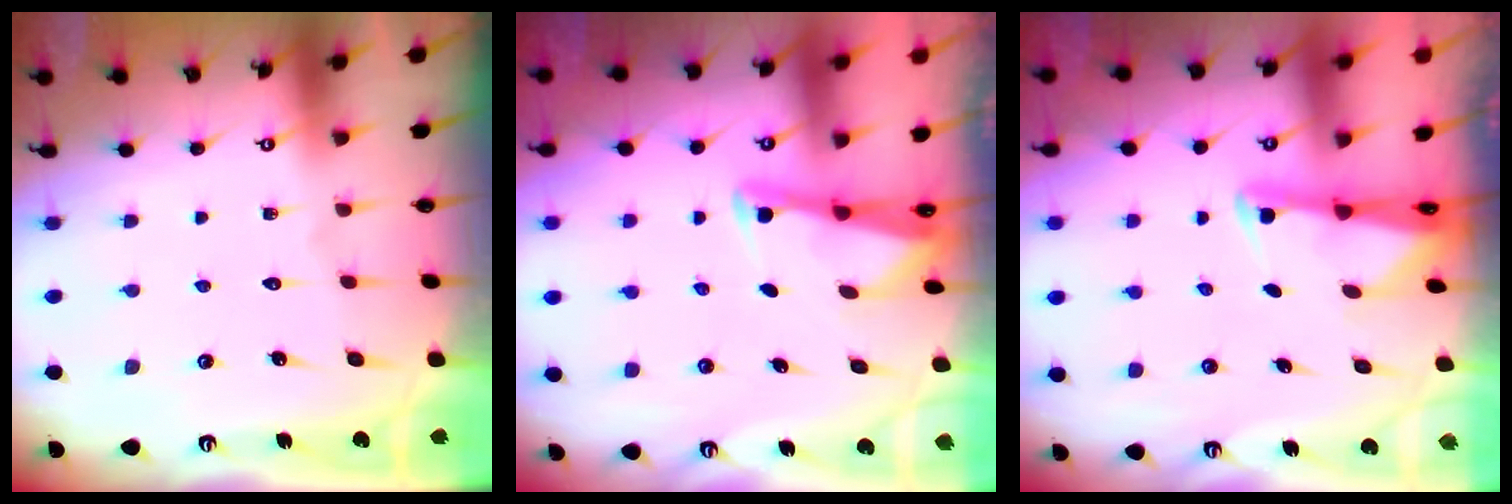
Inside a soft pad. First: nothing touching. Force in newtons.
{"total": 2.6, "press": 2.6, "slide": 0.1}
{"total": 2.1, "press": 2.1, "slide": 0.3}